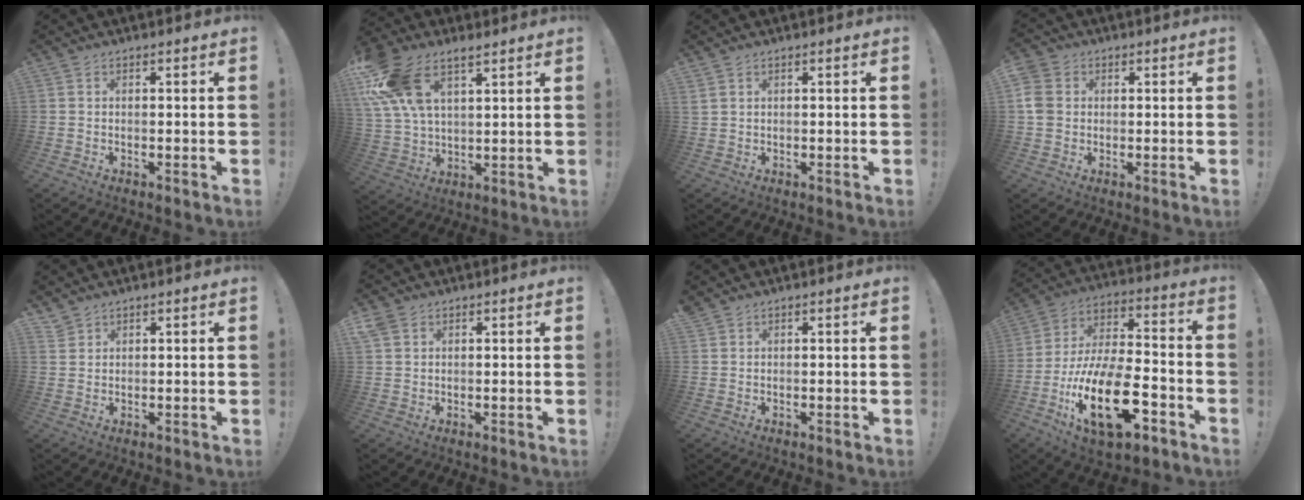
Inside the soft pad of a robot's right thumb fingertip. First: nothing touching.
{"total": 15.1, "force": [8.6, 8.2, 9.4], "torque": [-0.198, -0.035, 0.160]}
{"total": 1.3, "force": [0.8, 0.8, 0.7], "torque": [-0.017, 0.003, 0.016]}
{"total": 6.1, "force": [0.6, 5.4, 2.8], "torque": [-0.061, 0.004, 0.010]}
{"total": 2.3, "force": [2.1, 0.9, 0.4], "torque": [-0.008, -0.013, 0.041]}
{"total": 3.3, "force": [2.0, 2.3, 1.2], "torque": [-0.020, -0.007, 0.039]}
{"total": 1.0, "force": [0.9, 0.4, 0.2], "torque": [-0.002, -0.002, 0.017]}
{"total": 22.9, "force": [-9.4, 9.3, 18.7], "torque": [-0.361, 0.045, -0.154]}